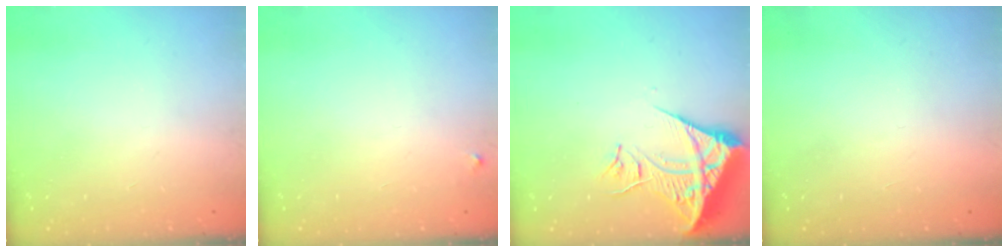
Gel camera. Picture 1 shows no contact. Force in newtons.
{"total": 2.3, "press": 2.3, "slide": 0.2}
{"total": 13.5, "press": 13.4, "slide": 1.8}
{"total": 1.6, "press": 1.6, "slide": 0.1}